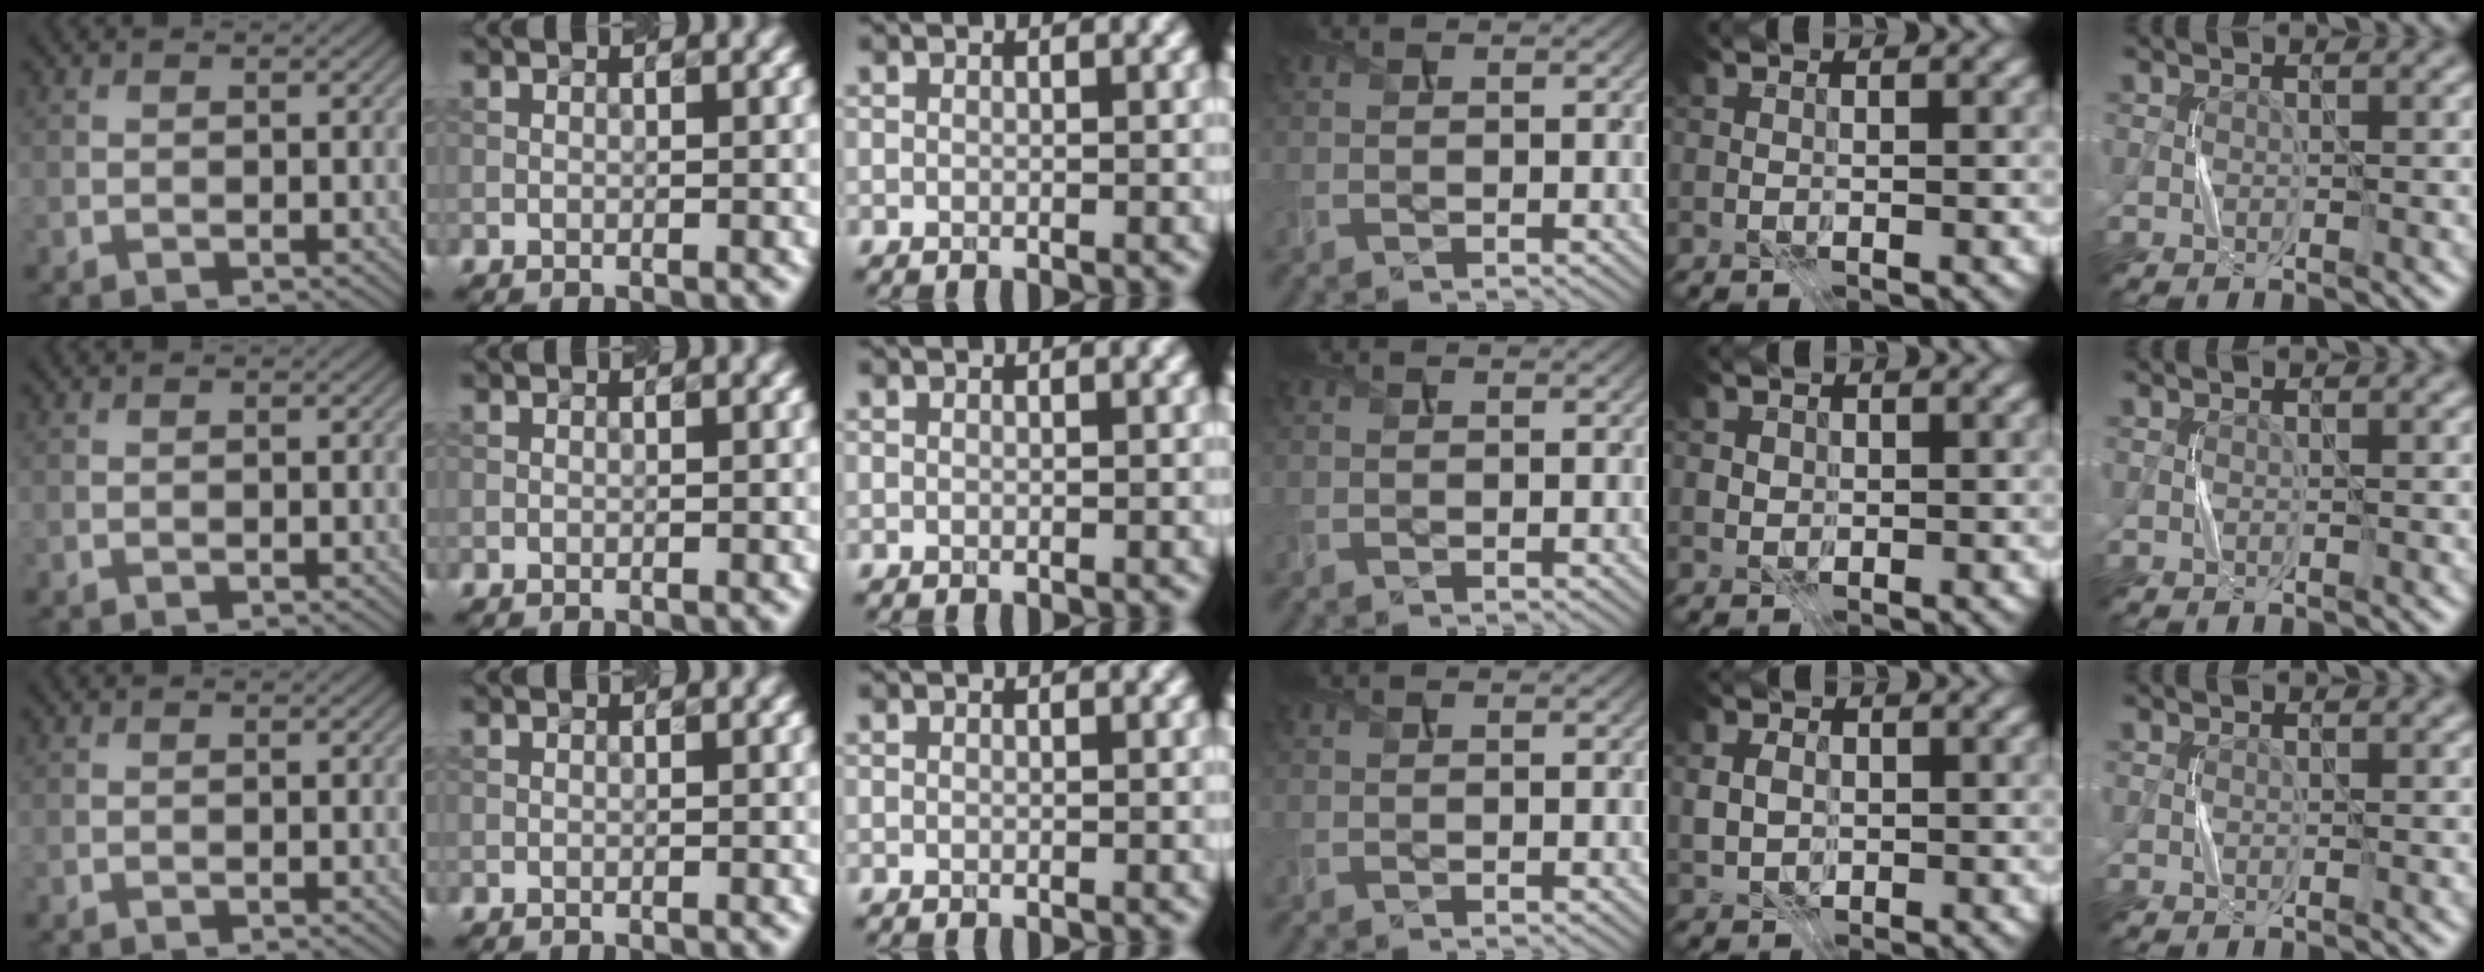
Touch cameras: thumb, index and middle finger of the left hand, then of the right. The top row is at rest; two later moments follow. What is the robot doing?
{"motion": "press", "object": "calculator"}